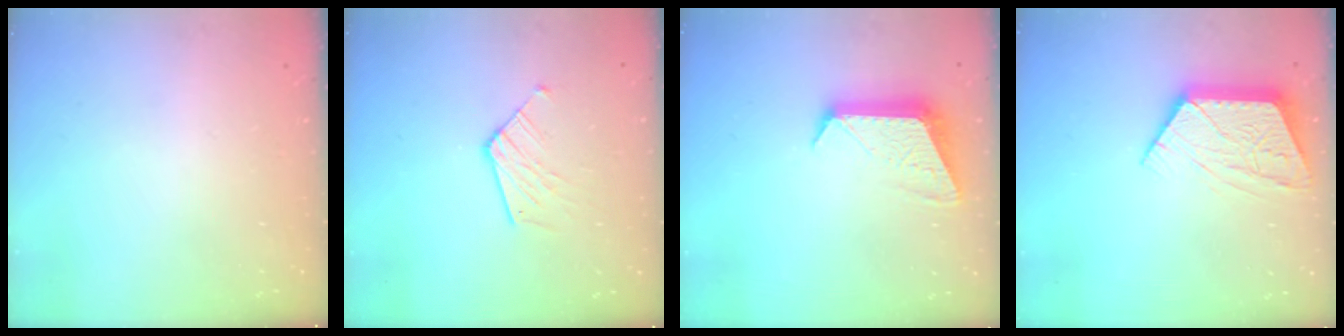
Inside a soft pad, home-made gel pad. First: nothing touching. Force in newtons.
{"total": 9.3, "press": 9.3, "slide": 0.9}
{"total": 11.8, "press": 11.7, "slide": 0.6}
{"total": 12.1, "press": 12.1, "slide": 0.8}